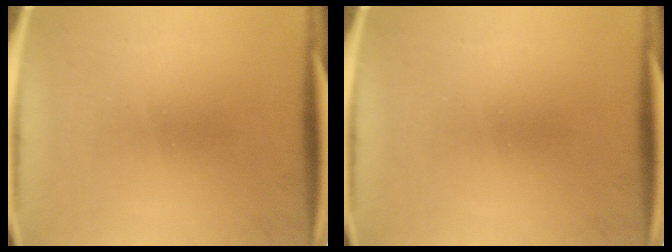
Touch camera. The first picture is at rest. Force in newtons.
{"total": 0.0}